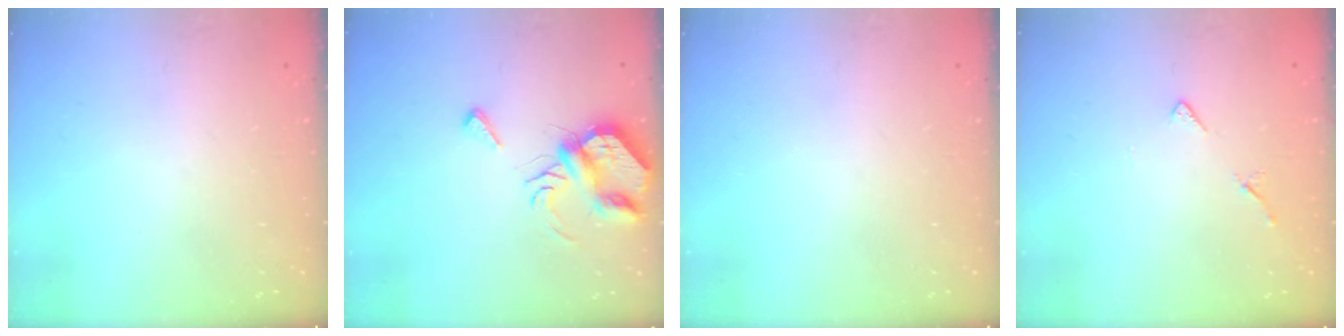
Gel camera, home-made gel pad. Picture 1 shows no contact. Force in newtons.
{"total": 8.3, "press": 8.2, "slide": 0.6}
{"total": 0.0}
{"total": 6.7, "press": 6.7, "slide": 0.8}